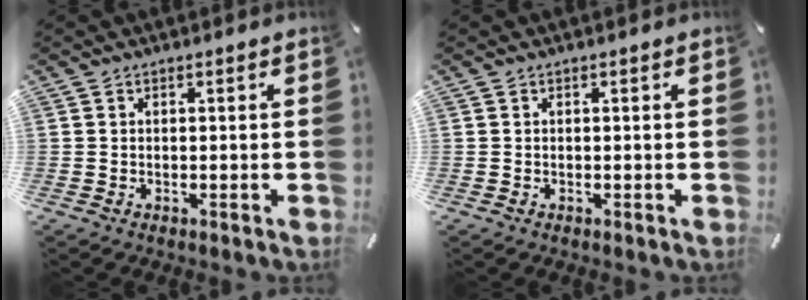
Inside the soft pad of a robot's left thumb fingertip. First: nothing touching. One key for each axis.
{"total": 0.0}